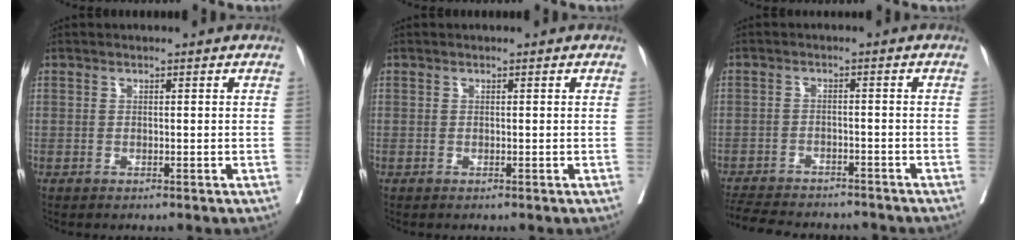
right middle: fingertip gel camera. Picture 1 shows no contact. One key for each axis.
{"total": 0.0}
{"total": 13.9, "fx": -12.7, "fy": 2.2, "fz": 5.2, "tx": -0.113, "ty": -0.017, "tz": -0.186}